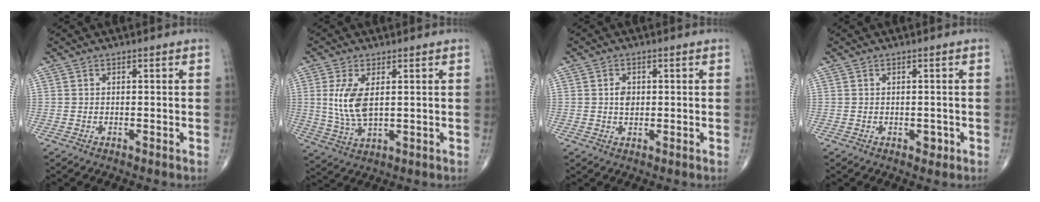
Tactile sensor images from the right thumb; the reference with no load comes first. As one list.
[{"total": 7.7, "force": [1.4, 3.5, 6.7], "torque": [-0.143, -0.013, 0.036]}, {"total": 2.4, "force": [0.3, 1.7, 1.6], "torque": [-0.020, 0.000, 0.006]}, {"total": 1.2, "force": [-0.3, 0.9, 0.7], "torque": [-0.003, 0.000, -0.003]}]